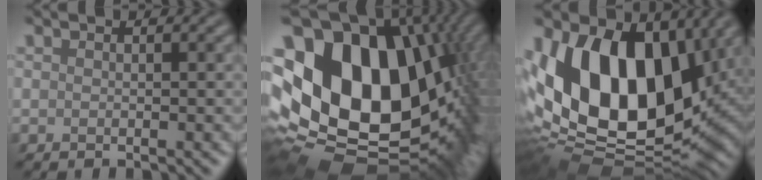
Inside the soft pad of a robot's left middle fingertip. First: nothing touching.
{"total": 21.3, "force": [3.7, 14.5, 15.1], "torque": [-0.271, -0.011, 0.101]}
{"total": 18.1, "force": [3.1, 11.2, 13.9], "torque": [-0.247, -0.003, 0.037]}